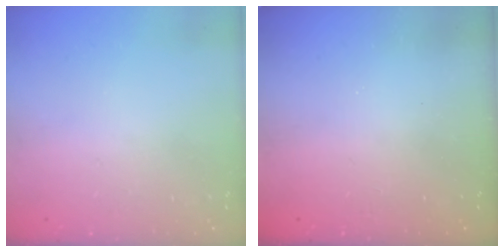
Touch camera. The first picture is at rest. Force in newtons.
{"total": 2.5, "press": 2.4, "slide": 0.8}